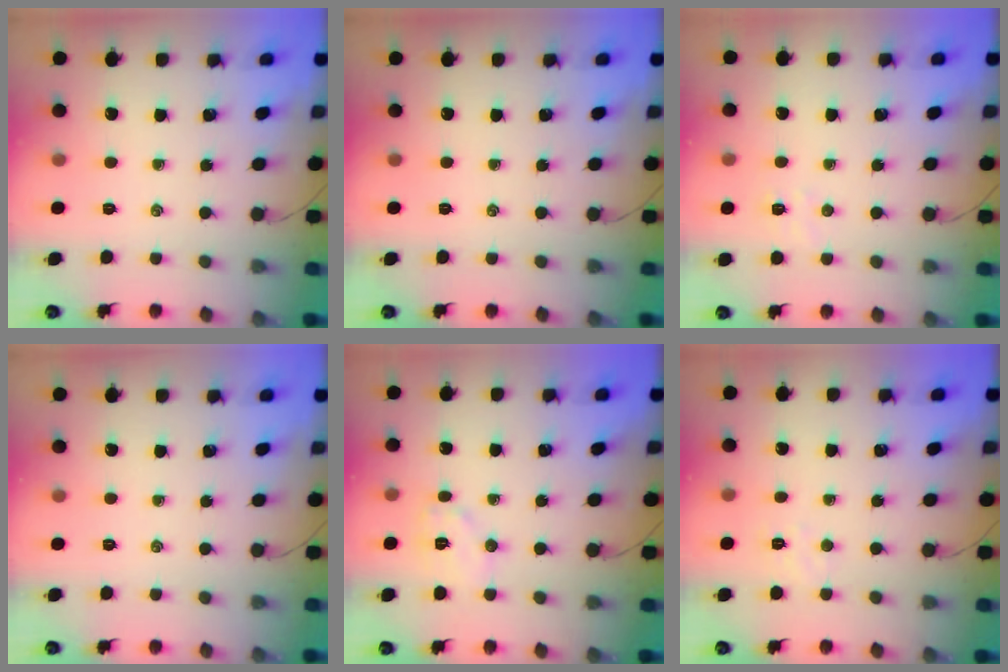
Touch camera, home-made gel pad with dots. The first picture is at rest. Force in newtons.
{"total": 0.0}
{"total": 3.6, "press": 3.5, "slide": 0.8}
{"total": 0.0}
{"total": 6.7, "press": 6.6, "slide": 0.9}
{"total": 4.0, "press": 3.9, "slide": 0.8}